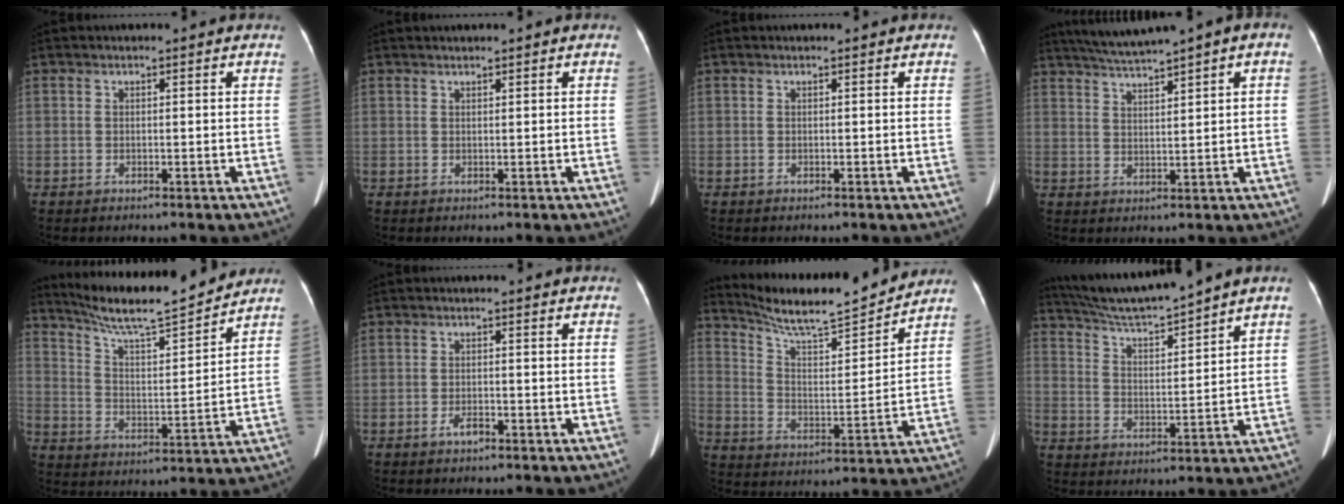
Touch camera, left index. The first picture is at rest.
{"total": 0.7, "force": [0.6, 0.0, 0.3], "torque": [-0.003, 0.011, 0.014]}
{"total": 0.0}
{"total": 7.3, "force": [5.1, 0.0, 5.3], "torque": [-0.087, 0.025, 0.086]}
{"total": 15.1, "force": [13.9, 0.4, 5.7], "torque": [-0.105, 0.000, 0.228]}
{"total": 1.6, "force": [-1.1, 0.5, 1.0], "torque": [-0.021, 0.000, -0.018]}
{"total": 16.0, "force": [15.0, 0.7, 5.4], "torque": [-0.100, -0.004, 0.240]}
{"total": 11.5, "force": [10.5, -1.6, 4.4], "torque": [-0.081, 0.006, 0.188]}